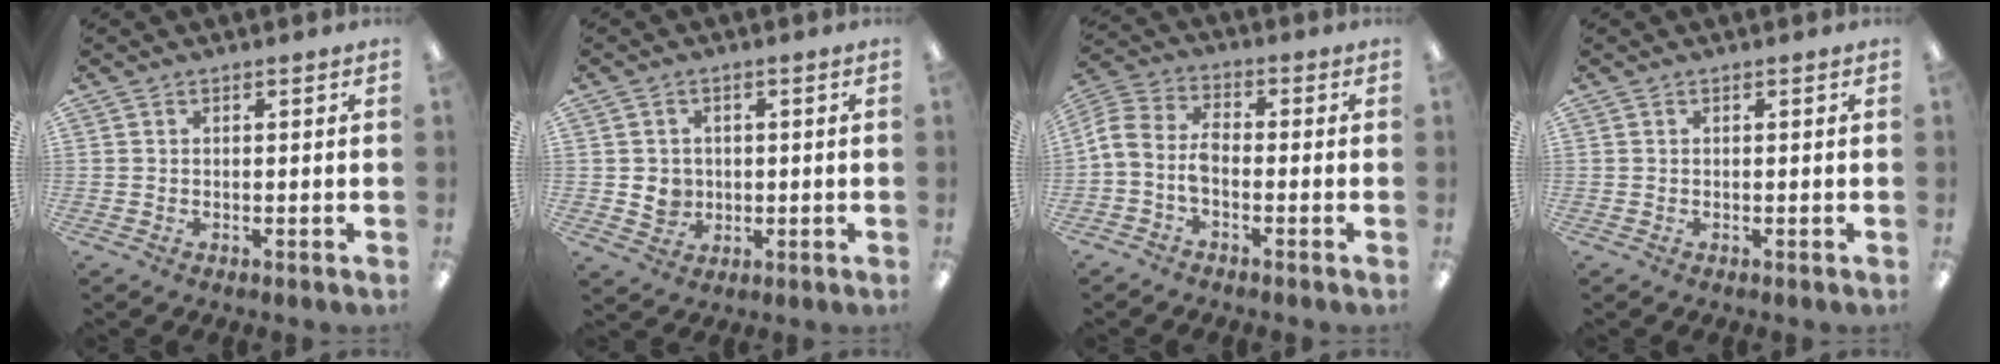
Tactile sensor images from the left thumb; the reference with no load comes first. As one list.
[{"total": 4.4, "force": [0.2, 4.1, 1.6], "torque": [-0.019, 0.003, 0.004]}, {"total": 8.6, "force": [-1.8, 5.5, 6.4], "torque": [-0.150, -0.007, -0.034]}, {"total": 0.0}]